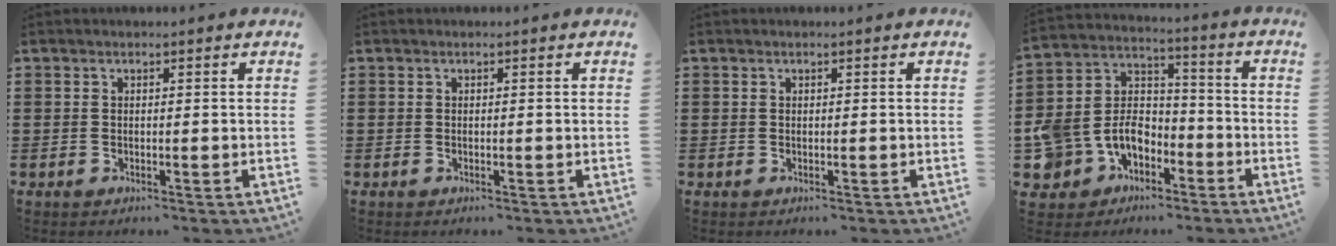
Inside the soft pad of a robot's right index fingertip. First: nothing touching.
{"total": 0.0}
{"total": 0.0}
{"total": 9.0, "force": [-4.8, 7.1, 2.8], "torque": [-0.103, 0.016, -0.095]}